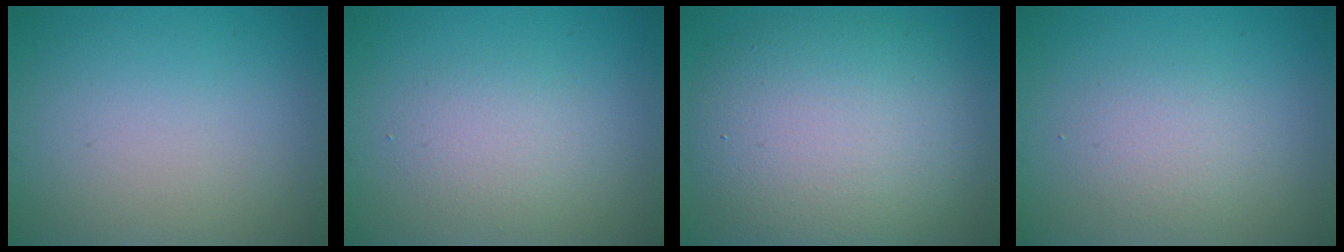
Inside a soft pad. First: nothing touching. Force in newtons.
{"total": 2.1, "press": 2.1, "slide": 0.2}
{"total": 9.4, "press": 9.4, "slide": 0.4}
{"total": 2.1, "press": 2.1, "slide": 0.0}